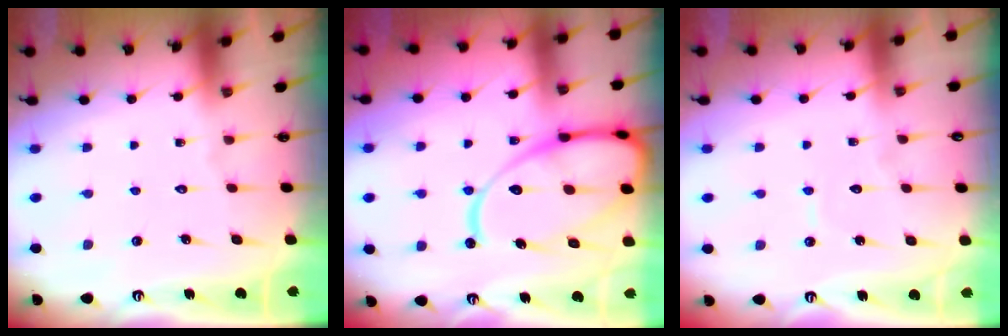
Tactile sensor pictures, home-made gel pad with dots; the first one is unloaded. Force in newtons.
{"total": 19.6, "press": 19.5, "slide": 1.9}
{"total": 3.6, "press": 3.6, "slide": 0.2}